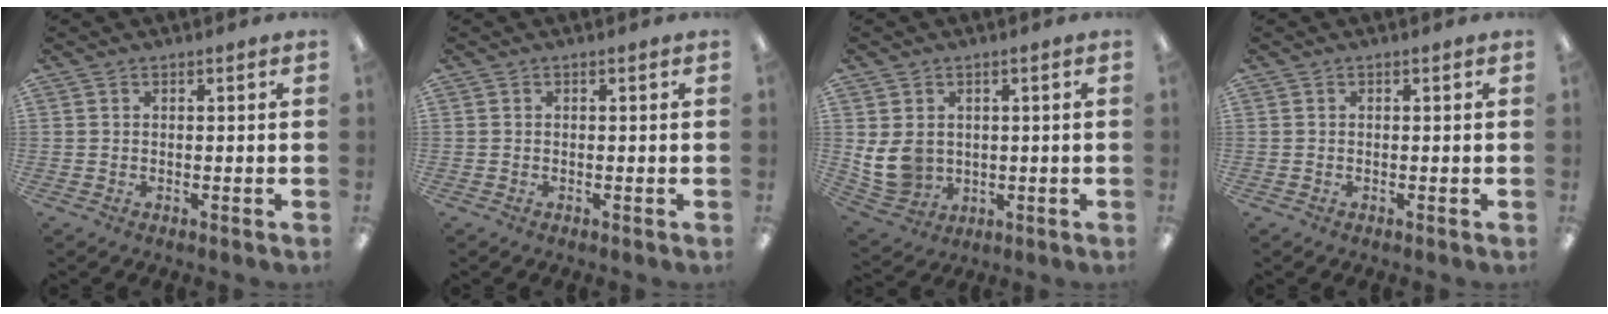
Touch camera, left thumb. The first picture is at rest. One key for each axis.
{"total": 0.0}
{"total": 7.8, "fx": 1.2, "fy": 6.7, "fz": 3.8, "tx": -0.097, "ty": 0.004, "tz": 0.029}
{"total": 0.0}